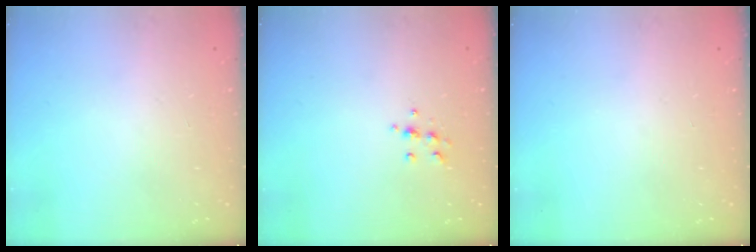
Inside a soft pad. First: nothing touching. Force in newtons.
{"total": 7.2, "press": 7.1, "slide": 0.7}
{"total": 0.0}